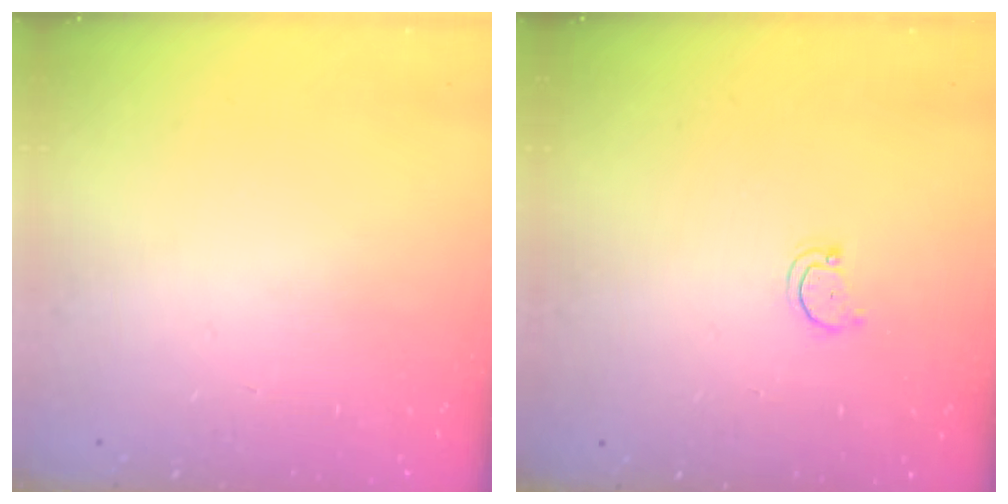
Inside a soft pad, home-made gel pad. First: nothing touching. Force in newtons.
{"total": 2.9, "press": 2.9, "slide": 0.4}